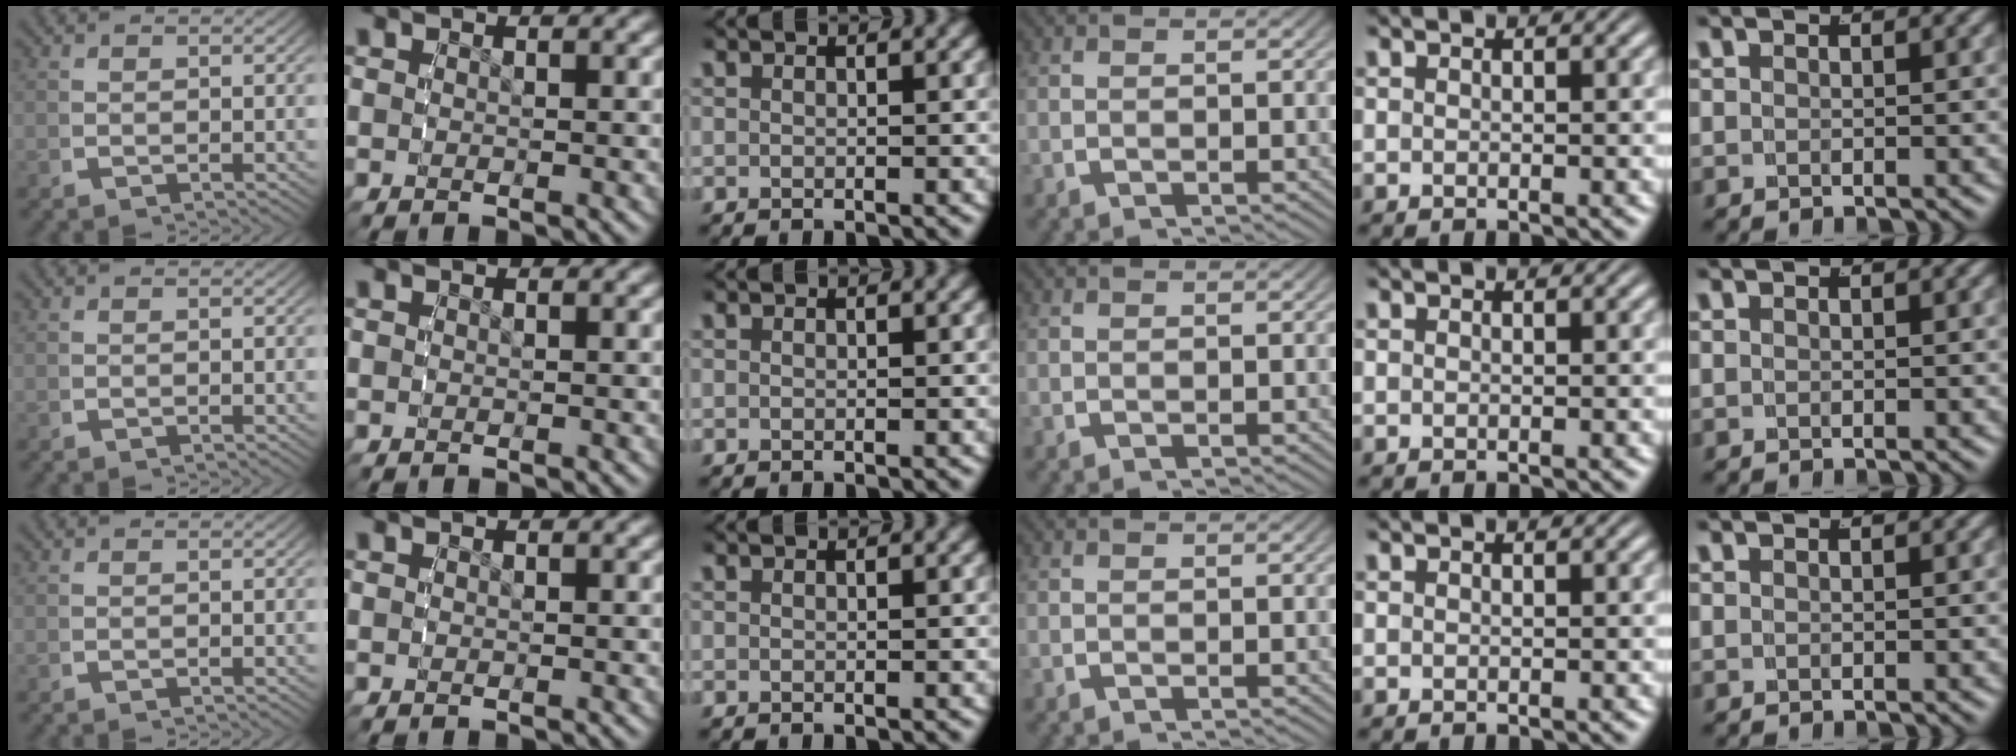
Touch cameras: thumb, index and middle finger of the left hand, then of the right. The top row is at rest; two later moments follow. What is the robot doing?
{"motion": "reach", "object": "pen bag"}